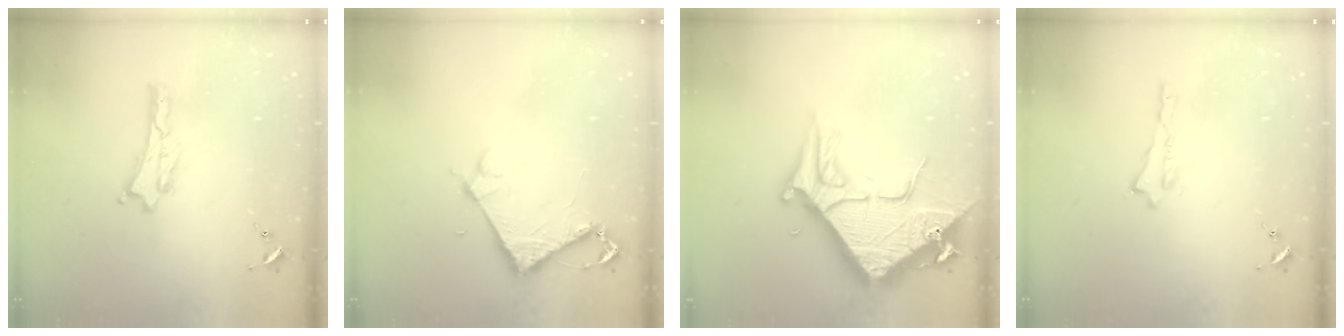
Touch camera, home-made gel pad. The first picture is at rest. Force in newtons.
{"total": 3.9, "press": 3.8, "slide": 0.3}
{"total": 12.0, "press": 11.9, "slide": 1.4}
{"total": 0.0}